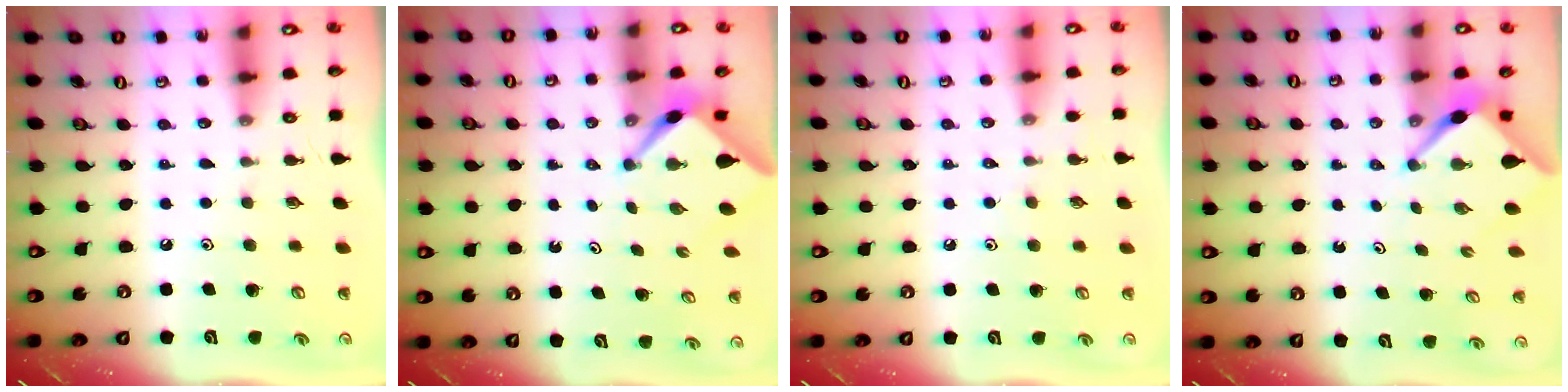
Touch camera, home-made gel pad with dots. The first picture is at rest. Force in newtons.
{"total": 2.5, "press": 2.5, "slide": 0.3}
{"total": 2.3, "press": 2.3, "slide": 0.4}
{"total": 2.8, "press": 2.8, "slide": 0.3}